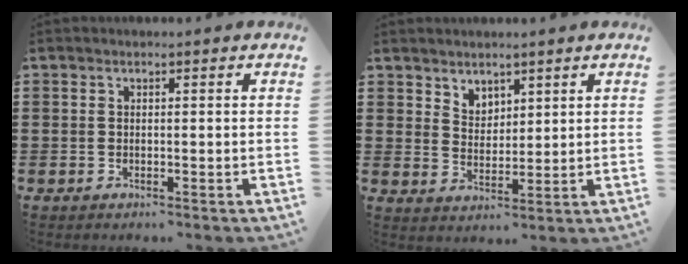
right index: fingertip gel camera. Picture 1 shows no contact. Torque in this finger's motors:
{"motor_torque": [0.06, 0.06, 0.04, 0.01]}